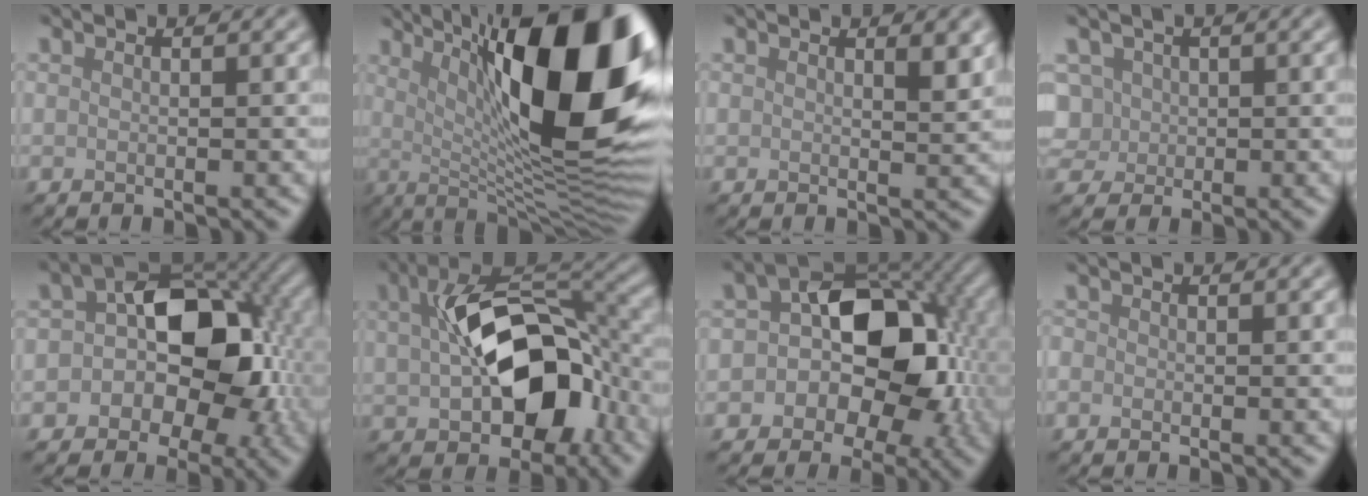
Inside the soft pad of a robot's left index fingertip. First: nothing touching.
{"total": 17.7, "force": [4.9, 5.4, 16.1], "torque": [-0.213, 0.011, 0.082]}
{"total": 1.6, "force": [0.8, 0.4, 1.3], "torque": [-0.015, -0.005, 0.014]}
{"total": 5.4, "force": [0.6, 4.8, 2.3], "torque": [-0.051, 0.035, -0.001]}
{"total": 10.4, "force": [-1.0, 7.5, 7.1], "torque": [-0.032, 0.016, -0.039]}
{"total": 11.9, "force": [-0.6, 7.0, 9.5], "torque": [-0.155, 0.002, -0.003]}
{"total": 11.6, "force": [-1.0, 8.5, 7.8], "torque": [-0.052, 0.017, -0.042]}
{"total": 0.5, "force": [-0.3, 0.4, 0.1], "torque": [-0.001, -0.002, -0.007]}